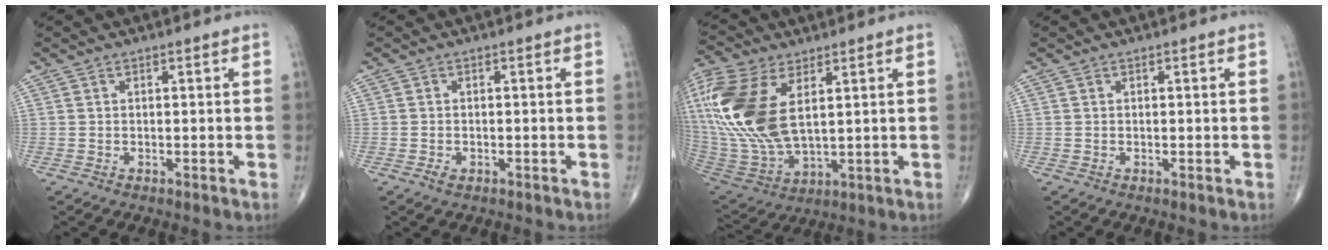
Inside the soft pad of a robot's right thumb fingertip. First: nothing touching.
{"total": 1.3, "force": [-0.6, 0.8, 0.7], "torque": [-0.013, 0.001, -0.011]}
{"total": 21.2, "force": [5.6, 10.9, 17.3], "torque": [-0.400, -0.022, 0.112]}
{"total": 0.0}